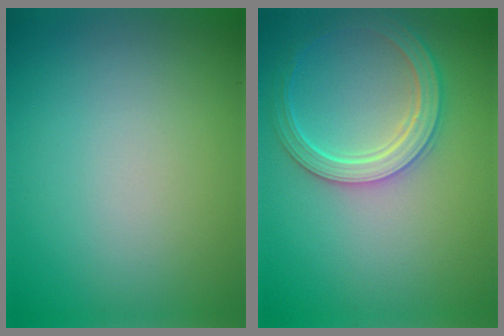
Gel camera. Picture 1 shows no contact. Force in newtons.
{"total": 4.5, "press": 4.0, "slide": 2.0}